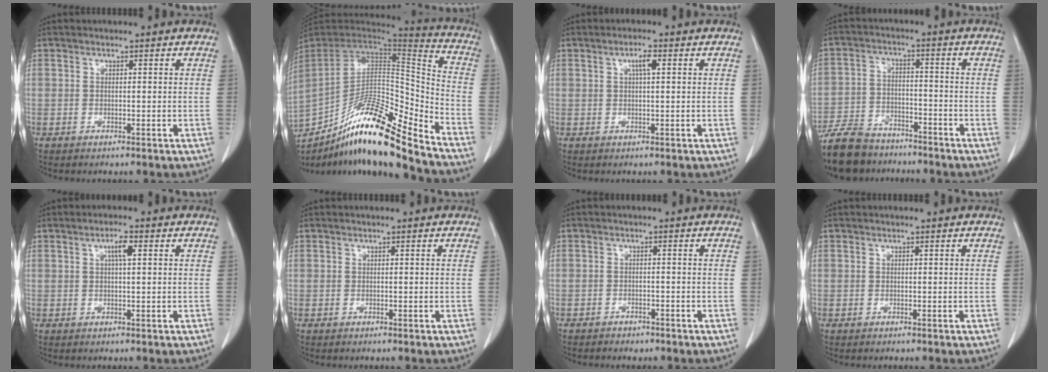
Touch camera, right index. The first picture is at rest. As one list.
[{"total": 21.5, "force": [-16.6, 1.3, 13.6], "torque": [-0.240, -0.005, -0.301]}, {"total": 2.3, "force": [0.8, 0.3, 2.1], "torque": [-0.039, 0.004, 0.013]}, {"total": 12.0, "force": [-10.1, 5.3, 4.0], "torque": [-0.081, -0.001, -0.169]}, {"total": 2.6, "force": [0.8, 0.4, 2.4], "torque": [-0.044, 0.003, 0.014]}, {"total": 0.0}, {"total": 2.5, "force": [-2.0, 1.3, 0.5], "torque": [-0.011, 0.004, -0.024]}, {"total": 0.0}]